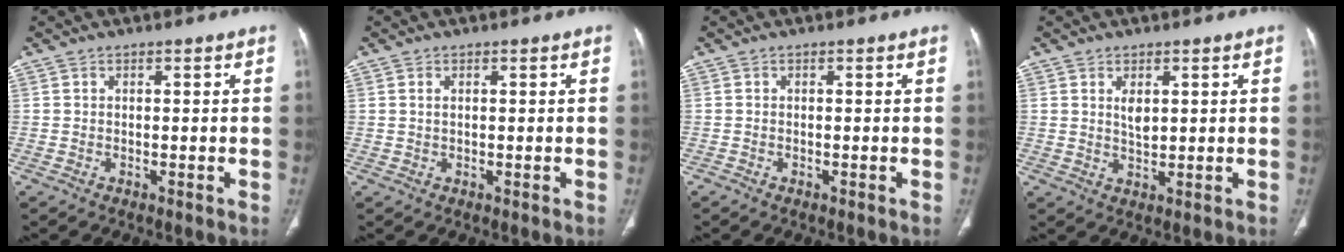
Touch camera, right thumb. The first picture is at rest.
{"total": 0.8, "force": [0.3, 0.4, 0.6], "torque": [-0.017, 0.003, 0.008]}
{"total": 0.0}
{"total": 2.8, "force": [1.1, 1.4, 2.2], "torque": [-0.032, -0.010, 0.022]}